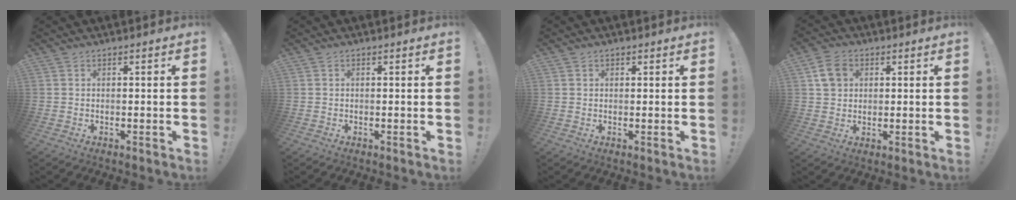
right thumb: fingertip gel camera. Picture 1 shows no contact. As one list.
[{"total": 0.0}, {"total": 0.8, "force": [0.5, 0.6, 0.2], "torque": [0.001, -0.001, 0.009]}, {"total": 7.0, "force": [2.4, 5.7, 3.3], "torque": [-0.050, 0.005, 0.050]}]